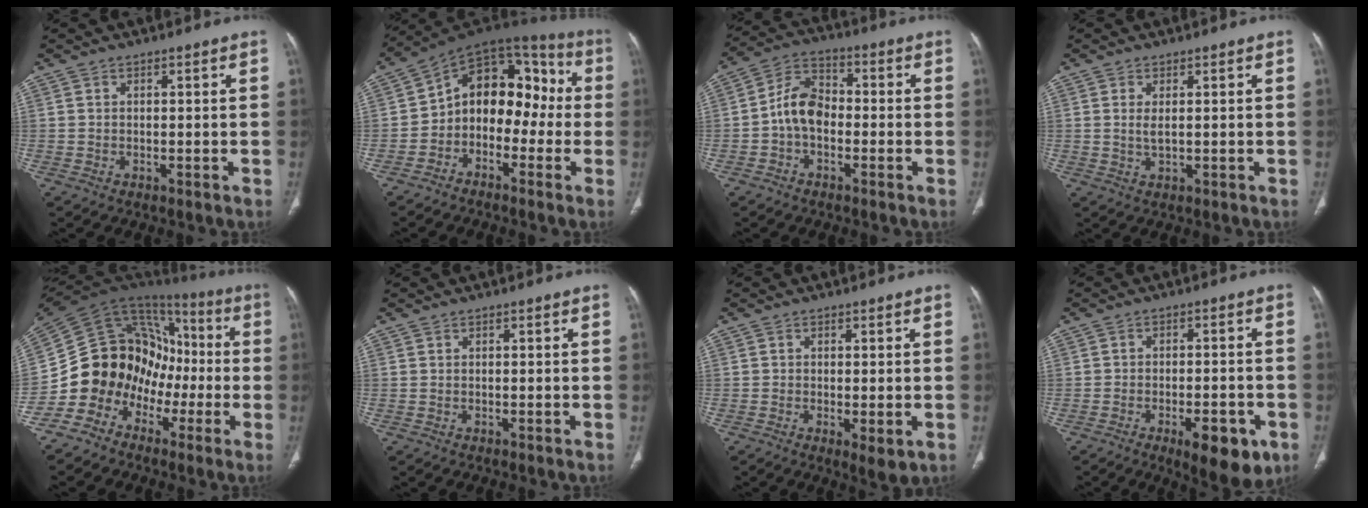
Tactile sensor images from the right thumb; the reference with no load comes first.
{"total": 15.0, "force": [-1.8, 10.5, 10.5], "torque": [-0.101, 0.066, -0.045]}
{"total": 8.1, "force": [-1.5, 5.6, 5.7], "torque": [-0.092, 0.030, -0.042]}
{"total": 2.0, "force": [0.4, 0.7, 1.8], "torque": [-0.041, -0.006, 0.013]}
{"total": 17.7, "force": [-6.6, 14.5, 7.6], "torque": [-0.098, 0.099, -0.122]}
{"total": 0.0}
{"total": 3.8, "force": [-1.0, 1.3, 3.4], "torque": [-0.055, -0.012, -0.013]}
{"total": 10.5, "force": [-4.9, 4.1, 8.3], "torque": [-0.099, 0.010, -0.060]}